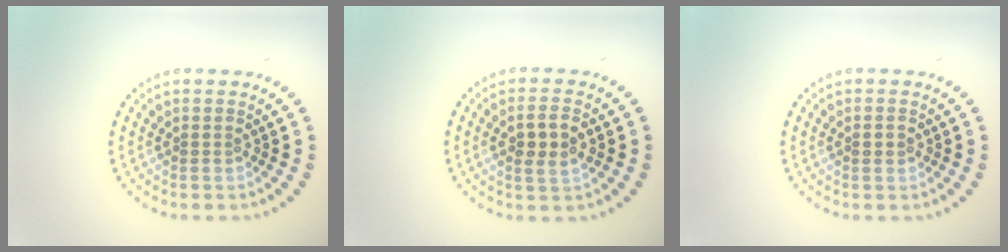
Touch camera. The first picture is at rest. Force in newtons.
{"total": 2.8, "press": 2.8, "slide": 0.4}
{"total": 1.1, "press": 1.1, "slide": 0.2}